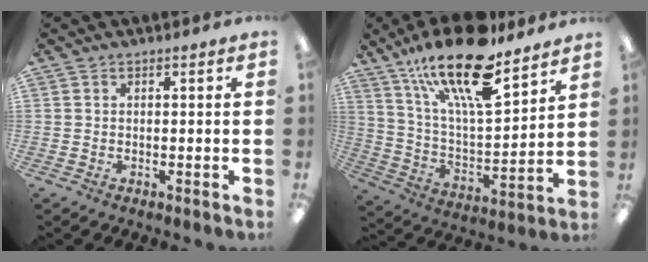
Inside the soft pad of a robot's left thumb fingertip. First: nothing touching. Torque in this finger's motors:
{"motor_torque": [0.43, 0.41, 1.51, -1.26, 0.52]}